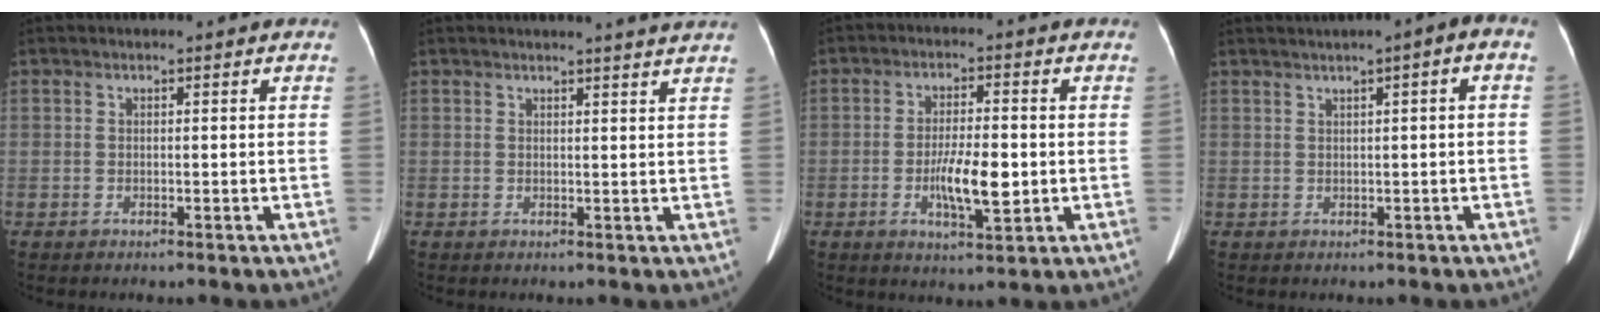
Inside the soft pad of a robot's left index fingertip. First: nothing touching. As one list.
[{"total": 4.7, "force": [4.4, -0.9, 1.5], "torque": [-0.017, -0.020, 0.029]}, {"total": 6.7, "force": [-1.8, 1.7, 6.2], "torque": [-0.113, -0.025, -0.032]}, {"total": 4.3, "force": [1.2, 0.0, 4.1], "torque": [-0.062, 0.000, 0.015]}]